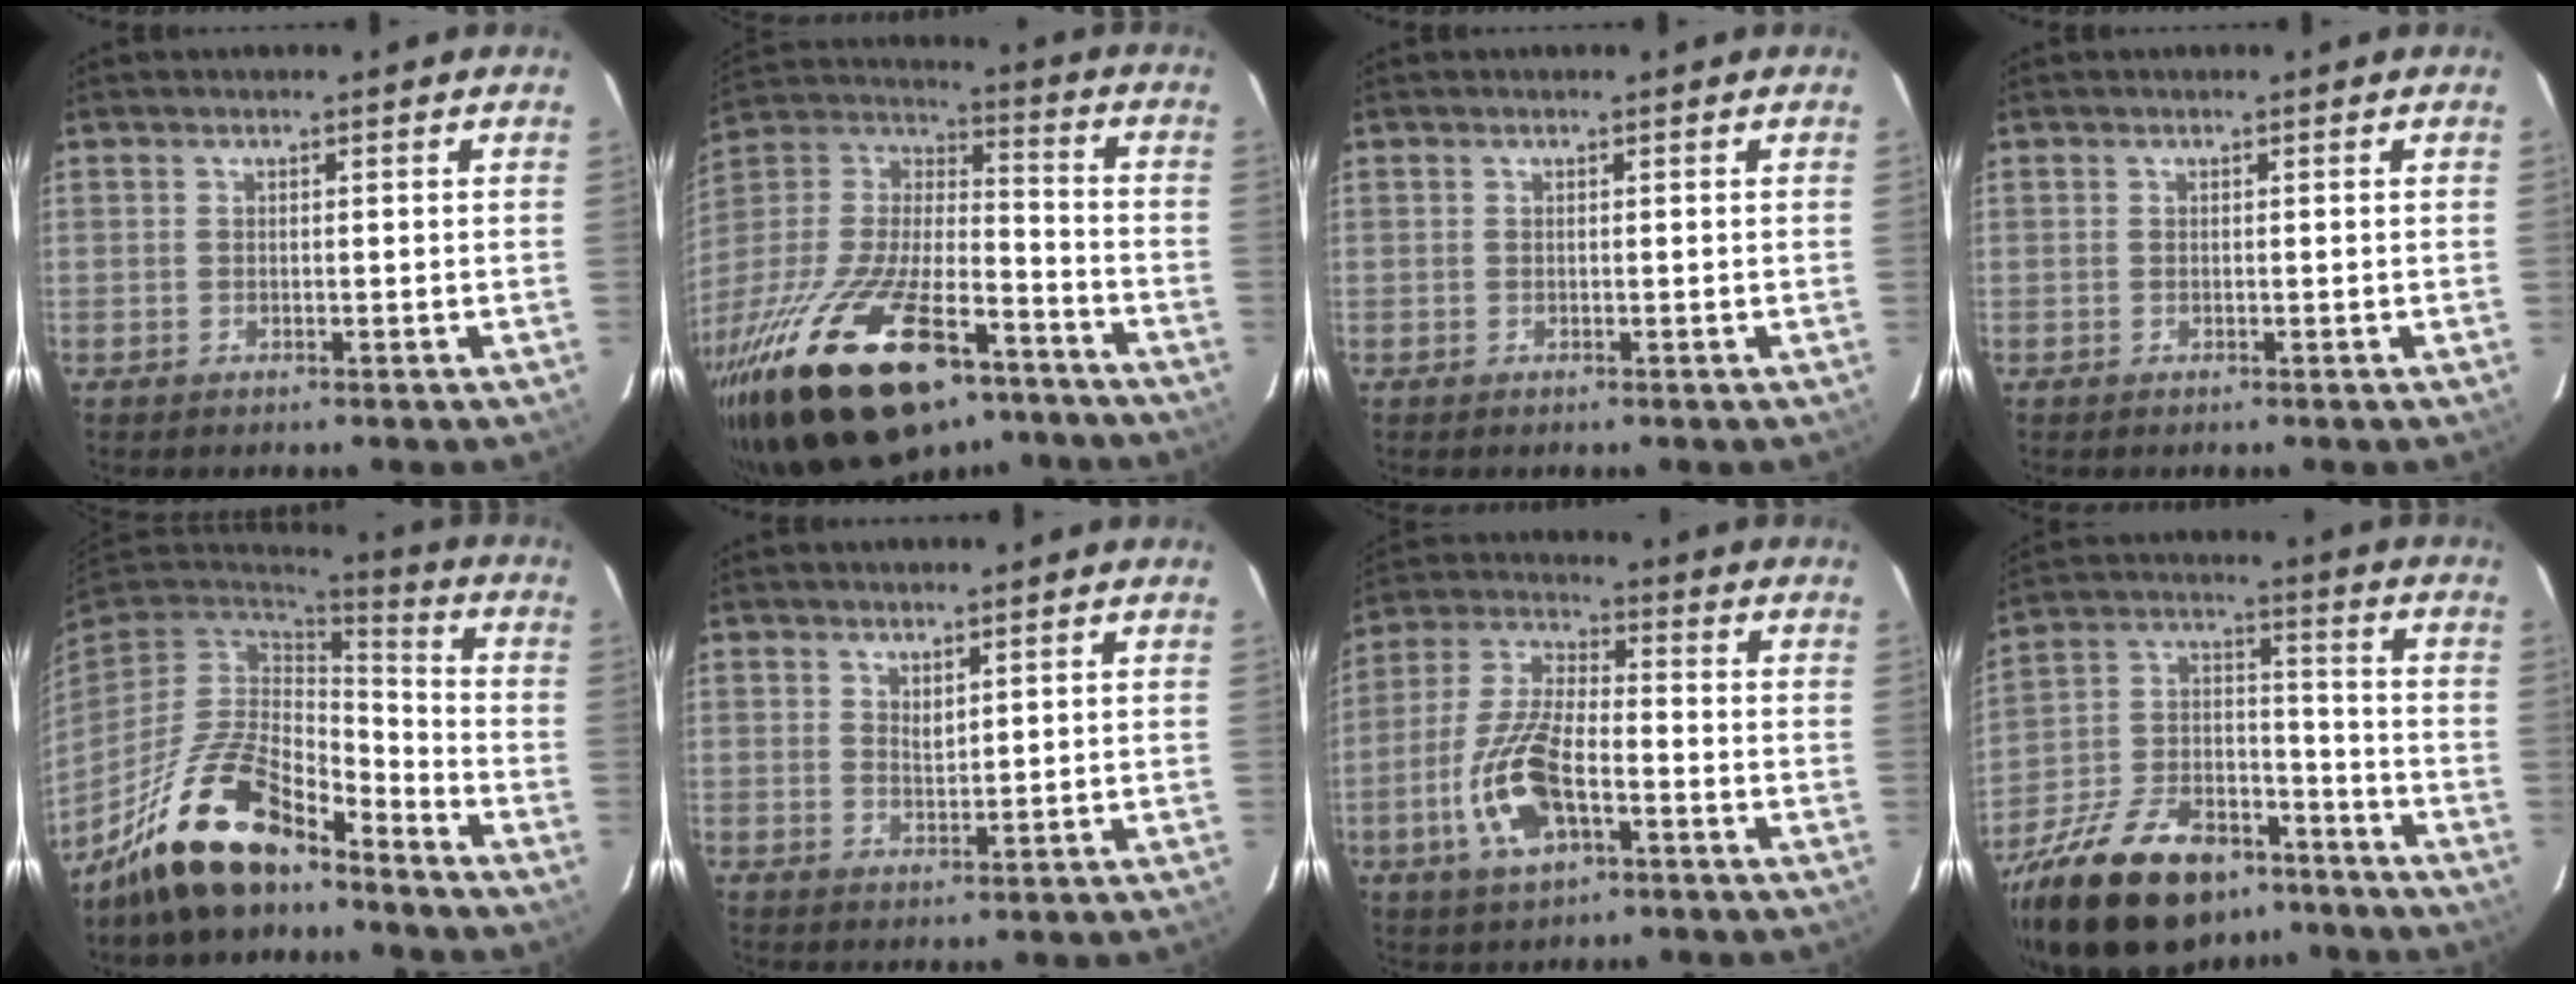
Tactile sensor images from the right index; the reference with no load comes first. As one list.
[{"total": 34.7, "force": [-22.7, 13.7, 22.4], "torque": [-0.438, -0.031, -0.358]}, {"total": 0.0}, {"total": 0.0}, {"total": 16.7, "force": [-12.5, 5.9, 9.3], "torque": [-0.203, -0.011, -0.230]}, {"total": 1.9, "force": [1.4, 0.7, 1.0], "torque": [-0.017, -0.002, 0.025]}, {"total": 13.3, "force": [-4.8, 5.6, 11.0], "torque": [-0.239, -0.002, -0.090]}, {"total": 26.9, "force": [-19.2, 12.7, 14.0], "torque": [-0.296, 0.000, -0.298]}]